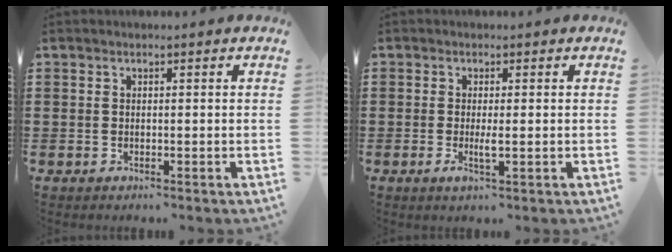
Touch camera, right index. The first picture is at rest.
{"total": 2.3, "force": [-0.4, 0.1, 2.3], "torque": [-0.040, -0.006, -0.008]}